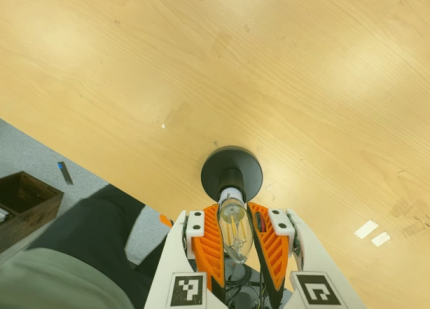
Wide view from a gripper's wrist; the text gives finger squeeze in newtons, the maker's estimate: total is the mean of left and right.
{"total": 18.7, "left": 19.1, "right": 18.3}